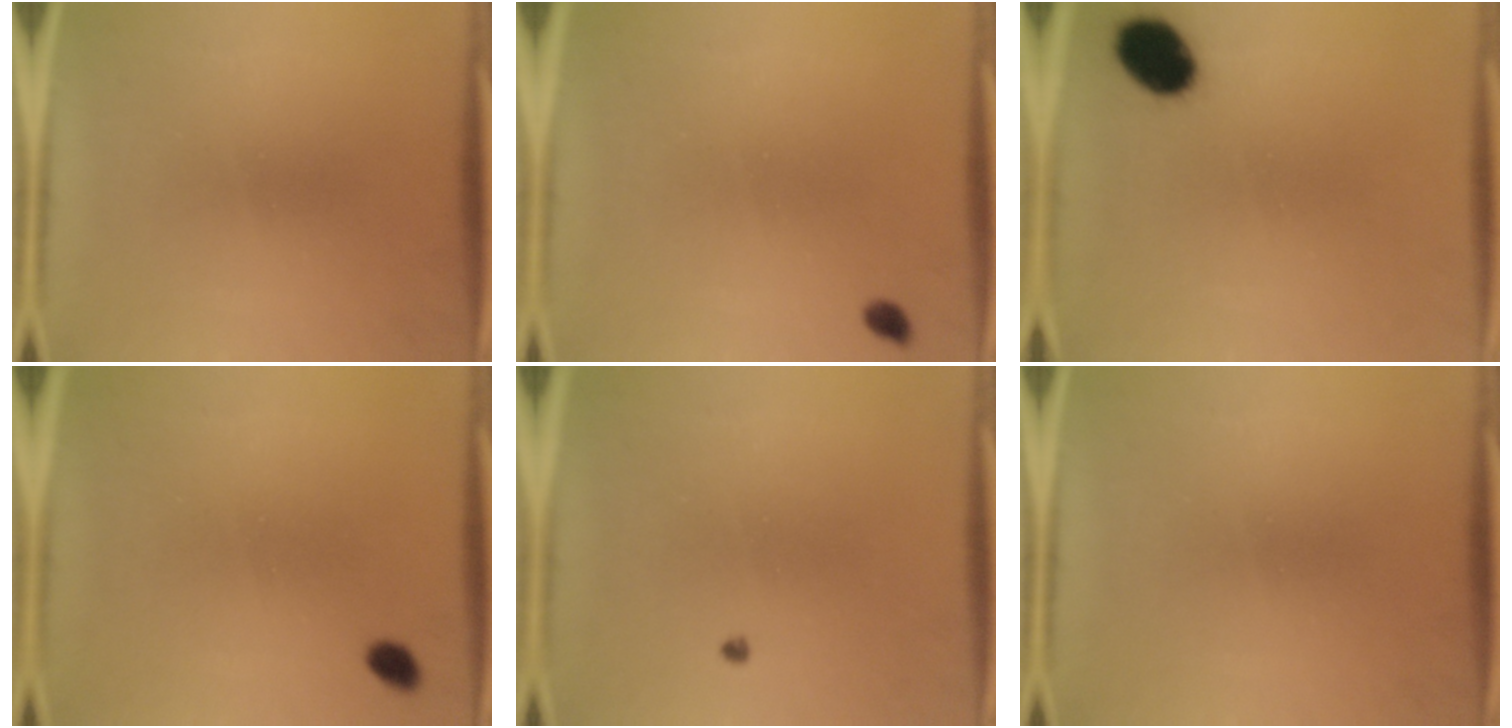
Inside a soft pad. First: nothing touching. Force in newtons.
{"total": 1.3}
{"total": 8.7}
{"total": 1.9}
{"total": 0.7}
{"total": 0.0}